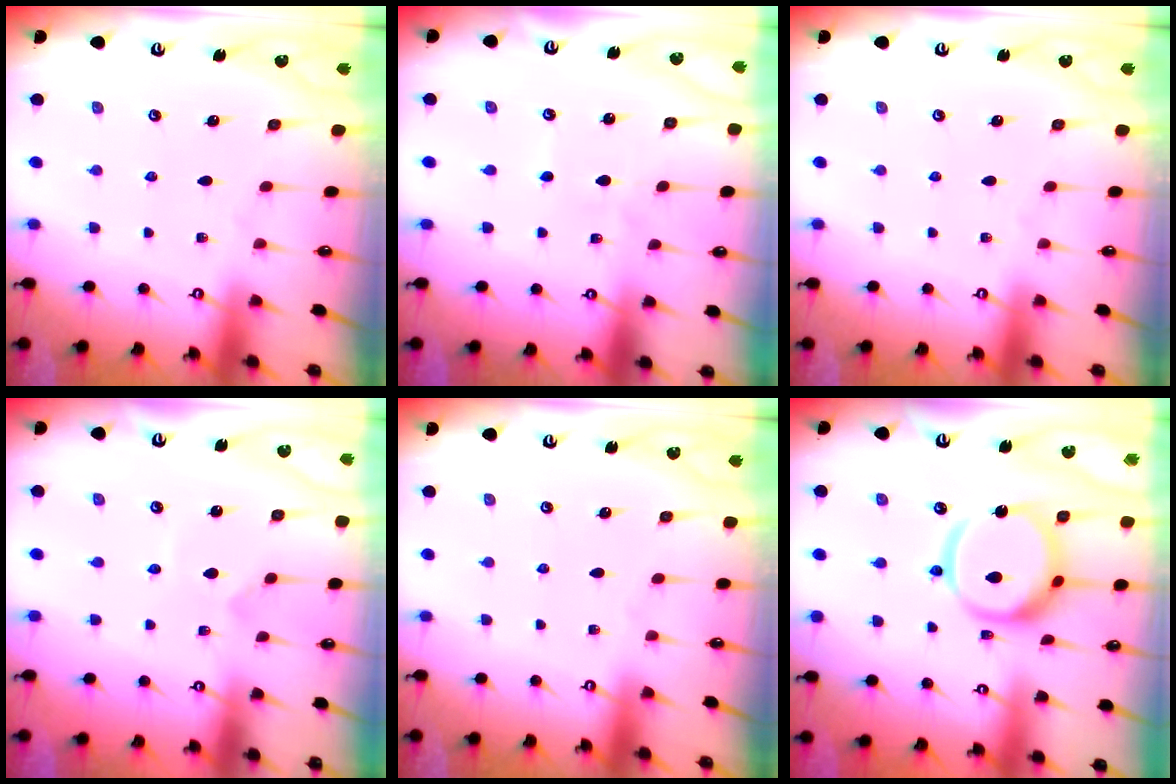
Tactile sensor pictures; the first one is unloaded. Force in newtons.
{"total": 2.3, "press": 2.3, "slide": 0.3}
{"total": 0.0}
{"total": 2.5, "press": 2.4, "slide": 0.5}
{"total": 0.0}
{"total": 15.6, "press": 15.5, "slide": 1.6}